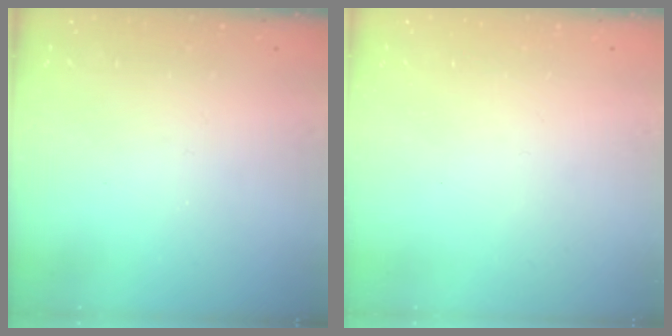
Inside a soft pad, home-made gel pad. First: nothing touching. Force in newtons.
{"total": 0.0}